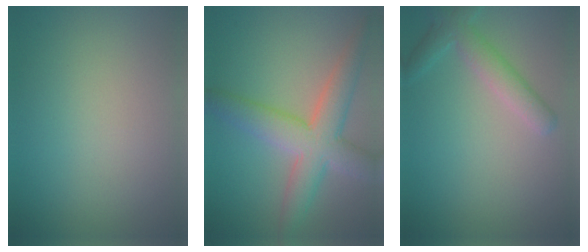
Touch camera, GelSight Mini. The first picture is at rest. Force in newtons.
{"total": 6.3, "press": 6.3, "slide": 0.4}
{"total": 2.1, "press": 2.1, "slide": 0.3}